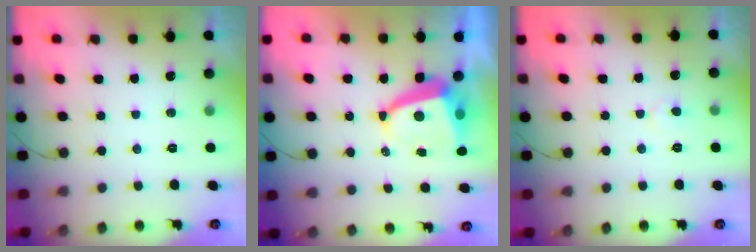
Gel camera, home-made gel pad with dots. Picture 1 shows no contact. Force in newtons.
{"total": 7.2, "press": 7.1, "slide": 1.0}
{"total": 2.2, "press": 2.2, "slide": 0.2}